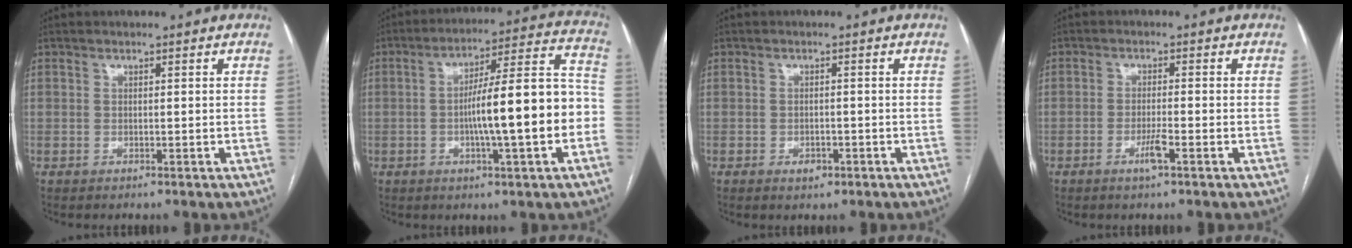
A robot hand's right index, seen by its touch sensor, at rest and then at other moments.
{"total": 15.3, "force": [-3.0, 1.2, 14.9], "torque": [-0.225, 0.027, -0.046]}
{"total": 1.9, "force": [-1.0, 1.2, 1.1], "torque": [-0.014, 0.003, -0.010]}
{"total": 2.9, "force": [-1.4, -0.2, 2.5], "torque": [-0.051, -0.005, -0.029]}